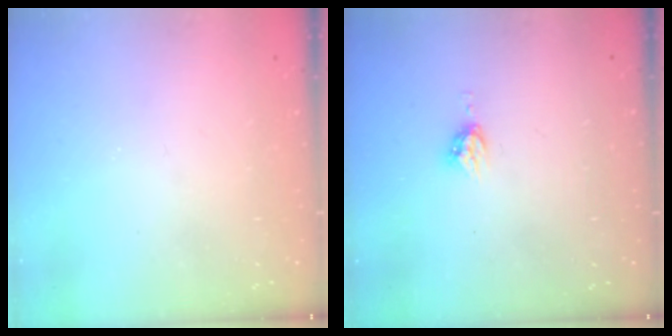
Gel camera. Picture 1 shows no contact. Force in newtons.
{"total": 4.5, "press": 4.5, "slide": 0.0}